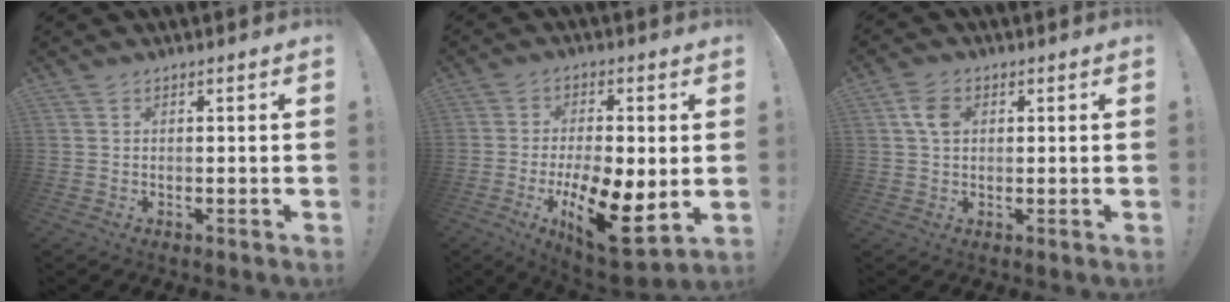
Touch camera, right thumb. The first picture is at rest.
{"total": 15.6, "force": [-4.5, 6.6, 13.5], "torque": [-0.217, 0.014, -0.063]}
{"total": 5.1, "force": [1.2, 3.6, 3.3], "torque": [-0.054, 0.007, 0.023]}